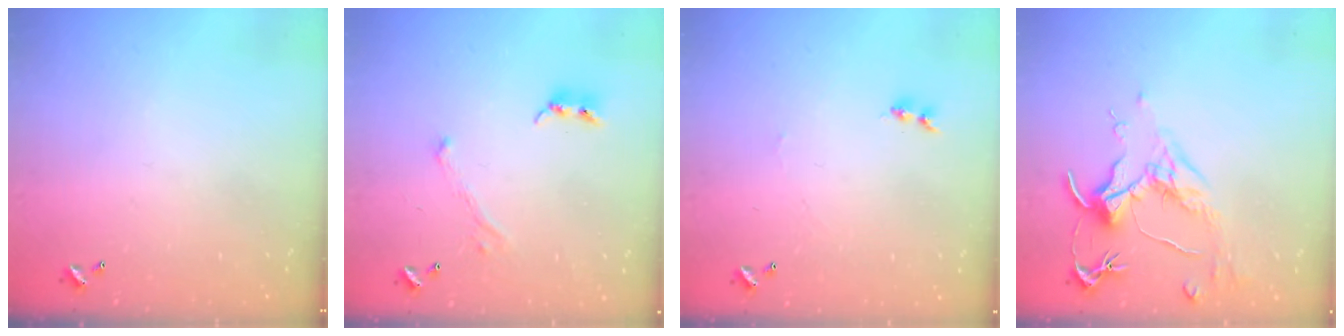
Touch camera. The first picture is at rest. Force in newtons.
{"total": 1.8, "press": 1.6, "slide": 0.9}
{"total": 1.1, "press": 0.9, "slide": 0.5}
{"total": 1.7, "press": 1.4, "slide": 0.9}